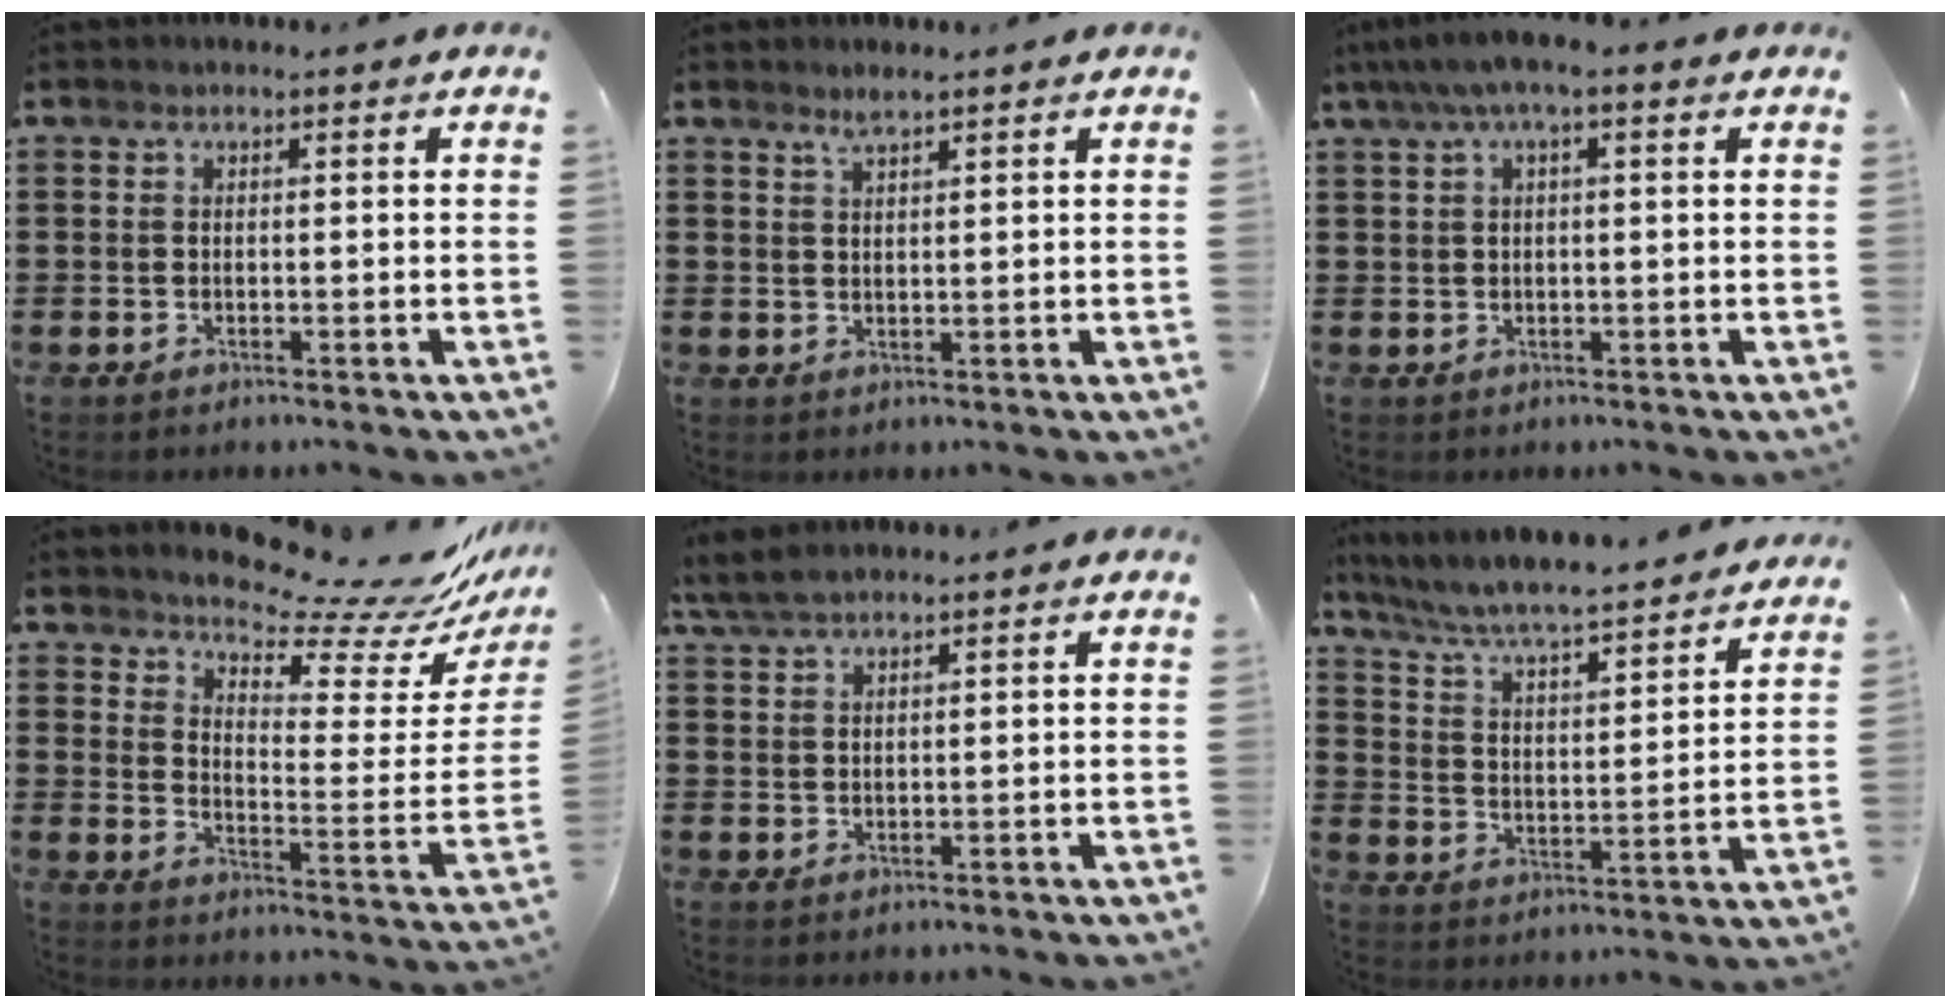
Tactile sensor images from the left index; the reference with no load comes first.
{"total": 2.0, "force": [1.8, 0.1, 1.0], "torque": [-0.022, 0.000, 0.033]}
{"total": 3.2, "force": [1.0, 0.7, 3.0], "torque": [-0.055, 0.006, 0.016]}
{"total": 9.6, "force": [8.9, 1.1, 3.4], "torque": [-0.074, -0.075, 0.153]}
{"total": 3.0, "force": [2.5, 0.7, 1.6], "torque": [-0.038, 0.005, 0.047]}
{"total": 5.5, "force": [5.2, -0.3, 1.9], "torque": [-0.061, -0.043, 0.081]}